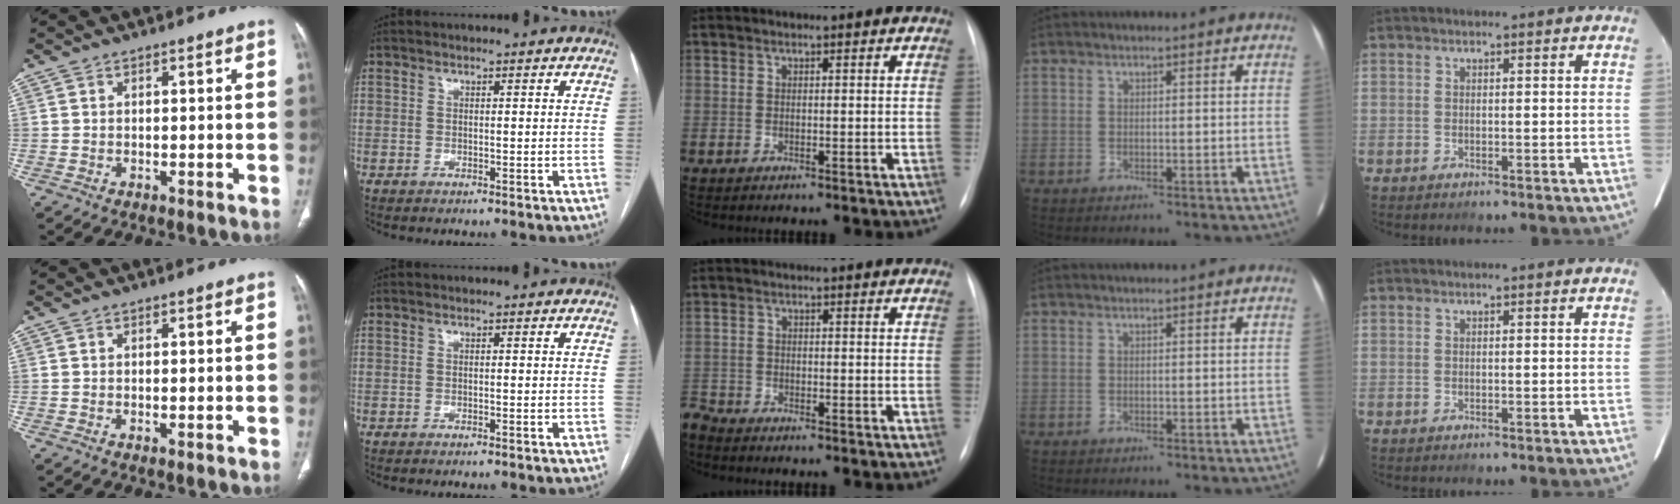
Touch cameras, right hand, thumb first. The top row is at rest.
{"thumb": {"total": 0.5, "force": [-0.1, 0.2, 0.5], "torque": [-0.012, -0.004, -0.001]}, "index": {"total": 0.5, "force": [-0.5, -0.1, 0.2], "torque": [-0.008, -0.002, -0.008]}, "middle": {"total": 2.5, "force": [-2.5, 0.2, 0.1], "torque": [0.001, -0.012, -0.047]}}